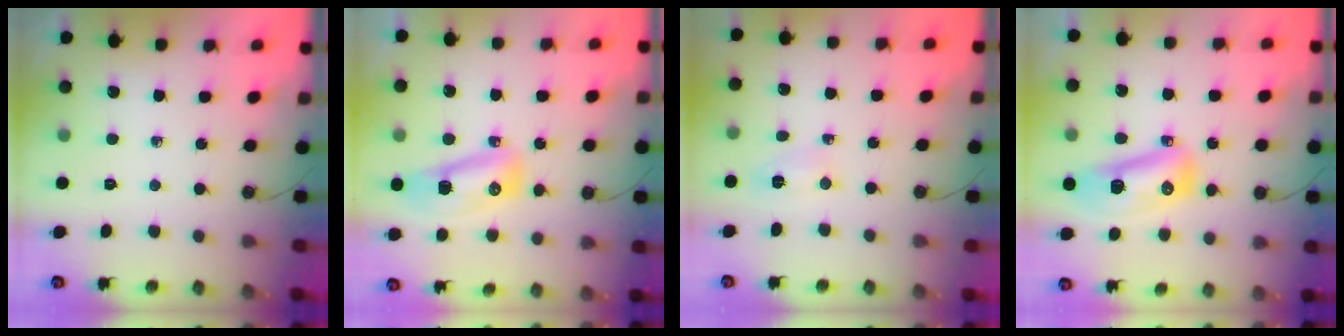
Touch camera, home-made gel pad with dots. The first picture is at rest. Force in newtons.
{"total": 10.7, "press": 10.5, "slide": 2.3}
{"total": 3.3, "press": 3.0, "slide": 1.3}
{"total": 12.3, "press": 12.2, "slide": 1.7}